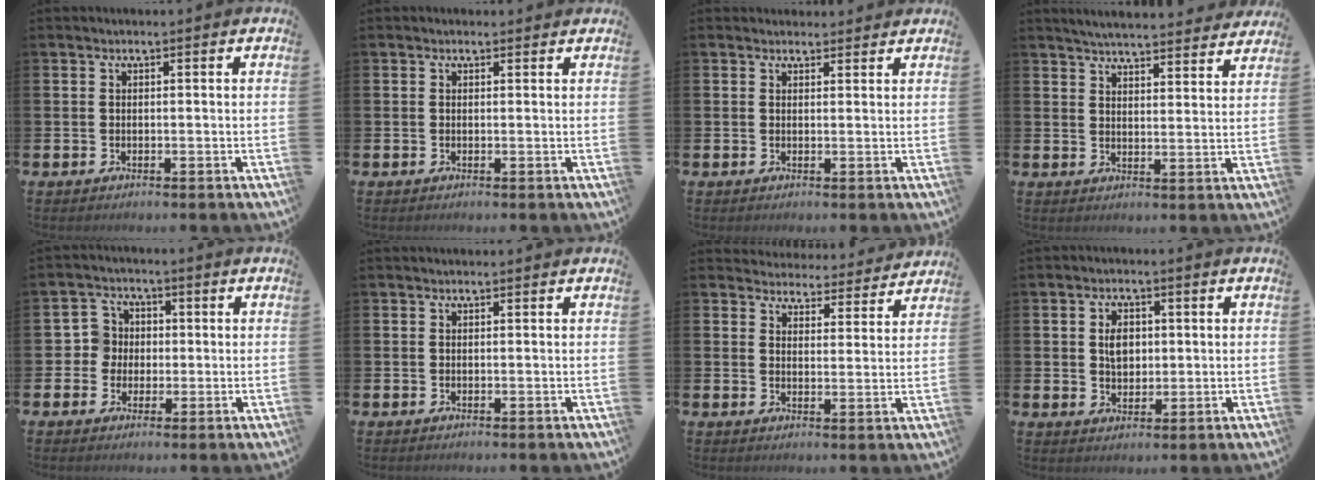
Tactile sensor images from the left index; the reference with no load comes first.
{"total": 0.6, "force": [0.4, 0.3, 0.2], "torque": [0.004, 0.001, 0.005]}
{"total": 1.6, "force": [1.5, 0.6, -0.1], "torque": [0.011, -0.003, 0.026]}
{"total": 5.2, "force": [5.2, 0.3, 0.5], "torque": [-0.024, -0.033, 0.092]}
{"total": 4.1, "force": [0.4, 4.0, 0.6], "torque": [-0.029, 0.013, 0.002]}
{"total": 0.0}
{"total": 4.3, "force": [4.2, 1.0, -0.2], "torque": [-0.004, -0.039, 0.071]}
{"total": 3.6, "force": [0.9, 2.5, 2.4], "torque": [-0.035, 0.004, 0.010]}